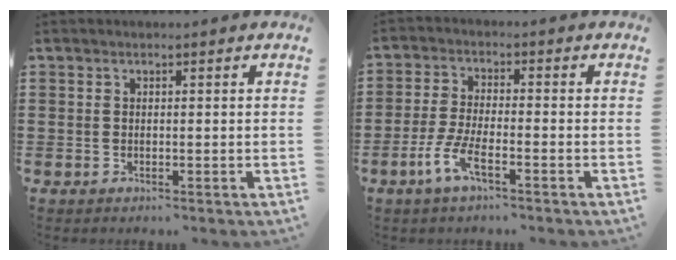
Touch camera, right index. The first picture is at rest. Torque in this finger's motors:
{"motor_torque": [1.09, 1.04, 0.07, 0.00]}